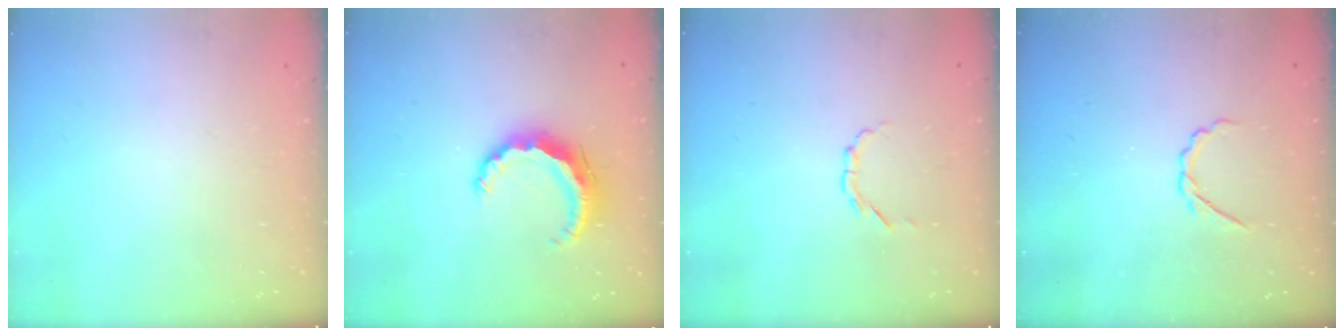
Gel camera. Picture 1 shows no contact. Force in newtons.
{"total": 7.4, "press": 7.4, "slide": 0.5}
{"total": 2.3, "press": 2.2, "slide": 0.8}
{"total": 2.4, "press": 2.3, "slide": 0.7}